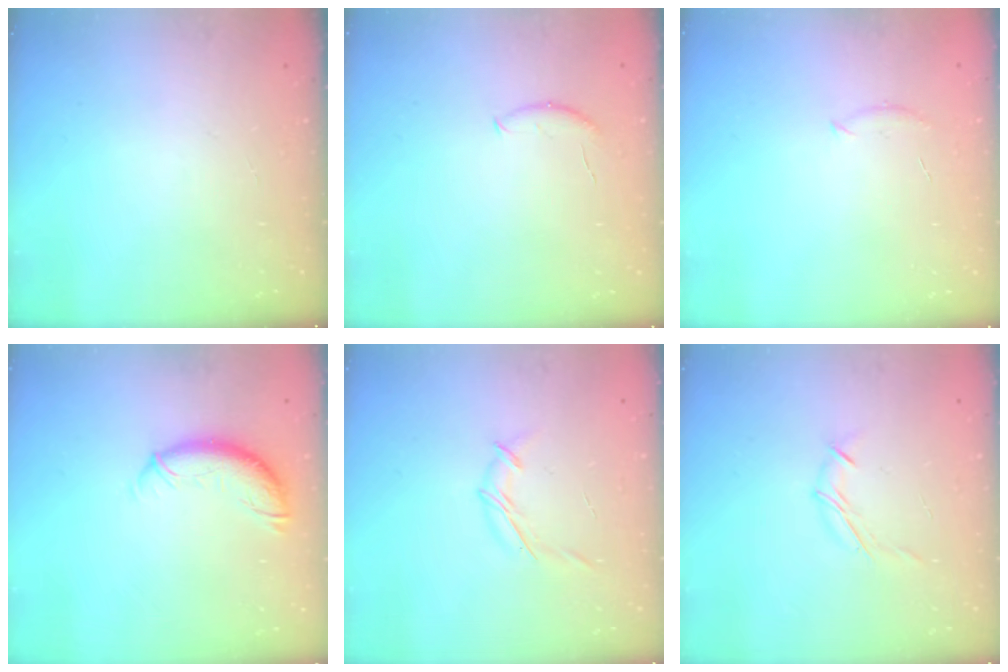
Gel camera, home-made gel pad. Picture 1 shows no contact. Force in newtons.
{"total": 5.3, "press": 5.2, "slide": 0.6}
{"total": 5.5, "press": 5.2, "slide": 1.5}
{"total": 10.3, "press": 10.3, "slide": 0.8}
{"total": 6.8, "press": 6.7, "slide": 0.9}
{"total": 5.7, "press": 5.6, "slide": 0.7}